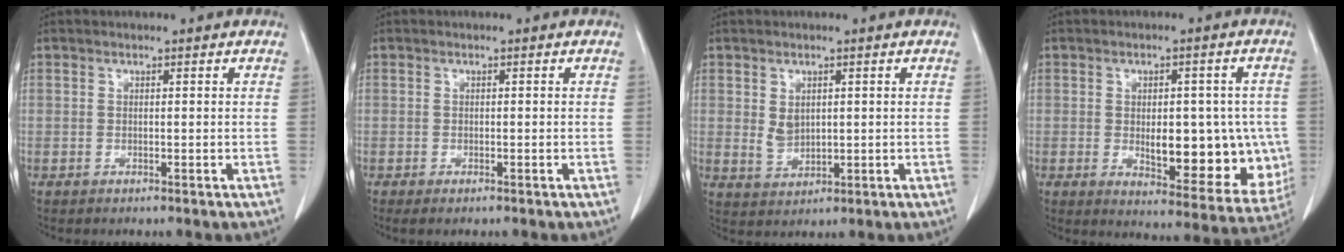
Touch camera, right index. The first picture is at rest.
{"total": 1.2, "force": [-0.9, 0.2, 0.9], "torque": [-0.014, -0.004, -0.012]}
{"total": 3.1, "force": [0.8, 2.2, 2.0], "torque": [-0.039, -0.002, 0.024]}
{"total": 14.3, "force": [-1.5, 6.9, 12.5], "torque": [-0.148, 0.003, 0.002]}